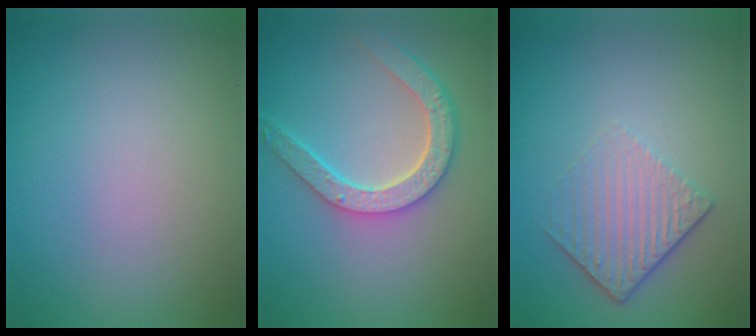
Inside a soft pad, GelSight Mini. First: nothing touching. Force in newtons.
{"total": 5.0, "press": 4.1, "slide": 3.0}
{"total": 4.2, "press": 2.8, "slide": 3.1}